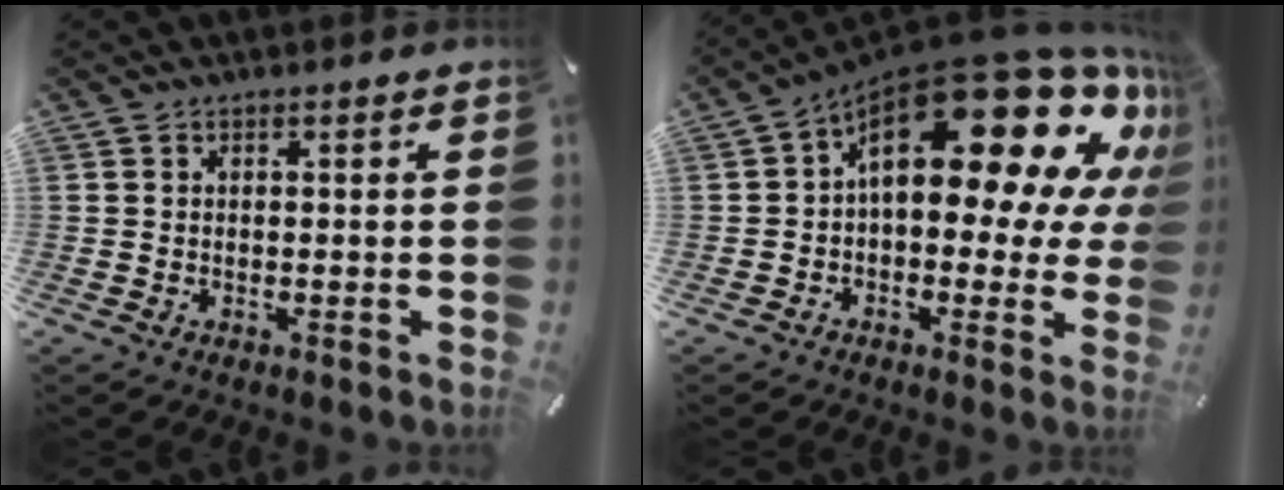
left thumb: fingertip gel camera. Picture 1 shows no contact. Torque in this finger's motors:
{"motor_torque": [2.42, 2.59, 2.17, -0.60, 0.62]}